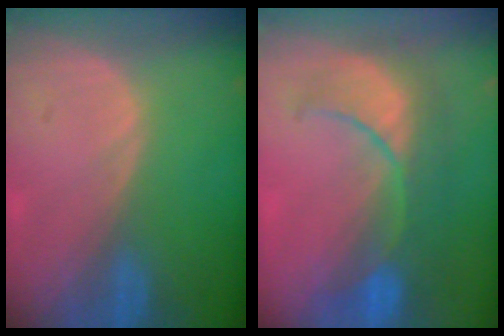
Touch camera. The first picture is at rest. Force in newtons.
{"total": 9.3, "press": 8.9, "slide": 2.9}